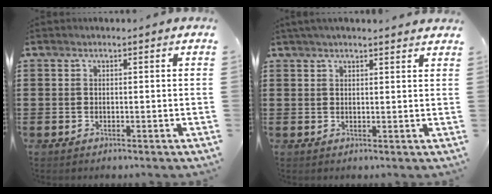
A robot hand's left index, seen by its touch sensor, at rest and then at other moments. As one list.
[{"total": 1.9, "force": [1.7, 0.0, 0.7], "torque": [-0.017, 0.003, 0.033]}]